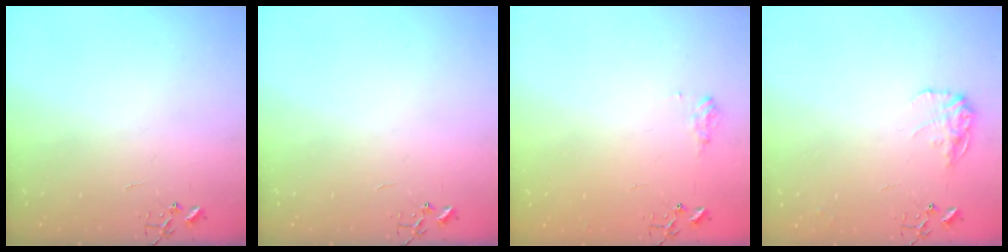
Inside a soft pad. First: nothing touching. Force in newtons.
{"total": 0.0}
{"total": 6.9, "press": 6.8, "slide": 1.0}
{"total": 10.9, "press": 10.9, "slide": 0.4}